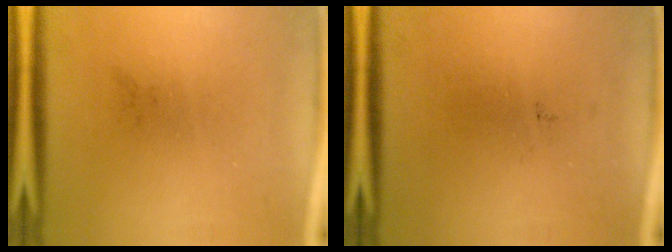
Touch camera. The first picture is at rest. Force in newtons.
{"total": 0.0}